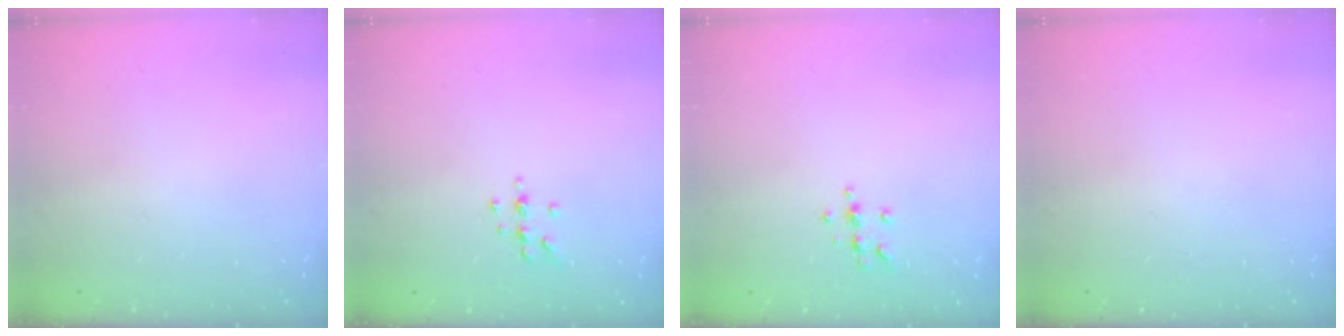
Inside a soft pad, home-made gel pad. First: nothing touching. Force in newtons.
{"total": 4.9, "press": 4.8, "slide": 0.7}
{"total": 6.2, "press": 6.1, "slide": 1.3}
{"total": 0.0}